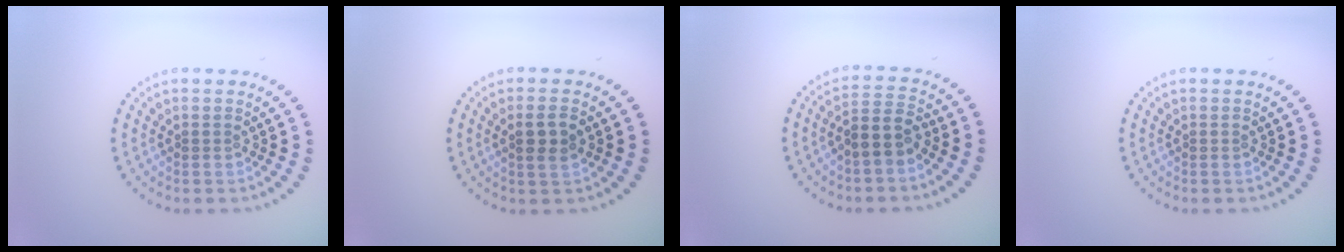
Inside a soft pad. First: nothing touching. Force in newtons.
{"total": 2.0, "press": 1.9, "slide": 0.7}
{"total": 2.9, "press": 2.6, "slide": 1.4}
{"total": 0.0}